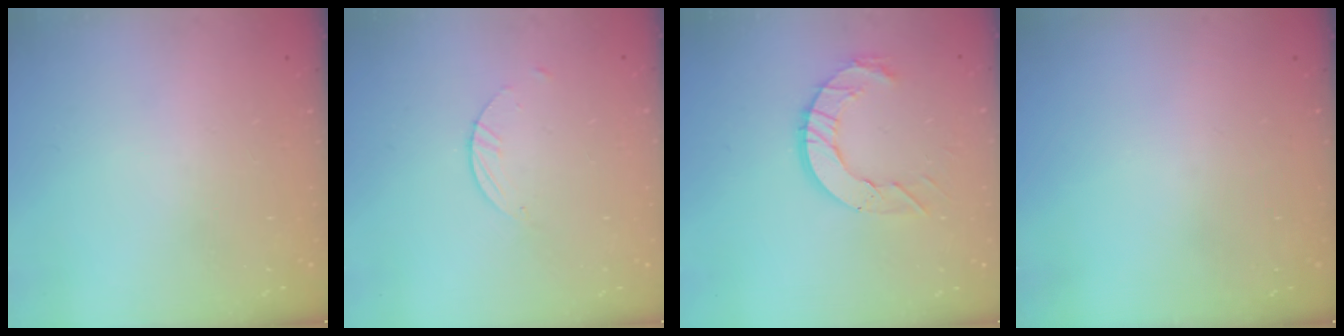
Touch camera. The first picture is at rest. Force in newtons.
{"total": 1.8, "press": 1.8, "slide": 0.1}
{"total": 9.8, "press": 9.7, "slide": 1.1}
{"total": 0.0}